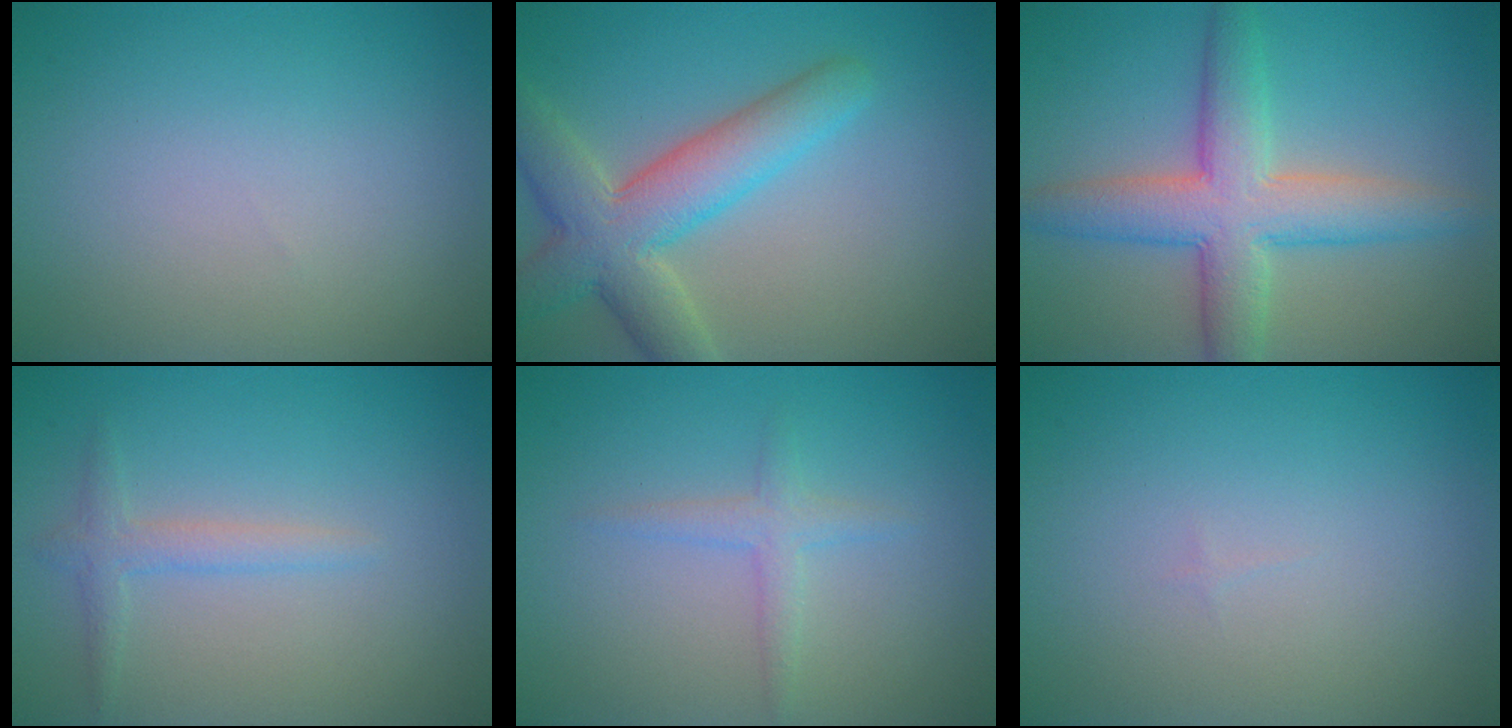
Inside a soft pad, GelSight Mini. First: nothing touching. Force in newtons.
{"total": 5.6, "press": 5.6, "slide": 0.6}
{"total": 6.8, "press": 6.8, "slide": 0.1}
{"total": 1.8, "press": 1.8, "slide": 0.1}
{"total": 1.6, "press": 1.6, "slide": 0.1}
{"total": 0.0}